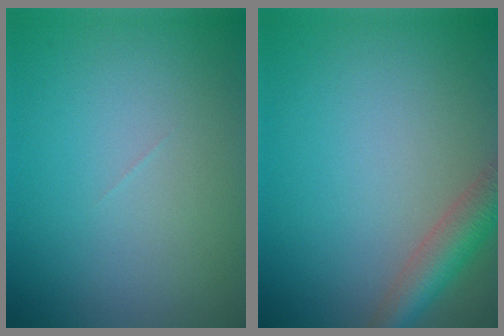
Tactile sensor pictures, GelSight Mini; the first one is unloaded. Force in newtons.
{"total": 4.3, "press": 4.2, "slide": 0.2}